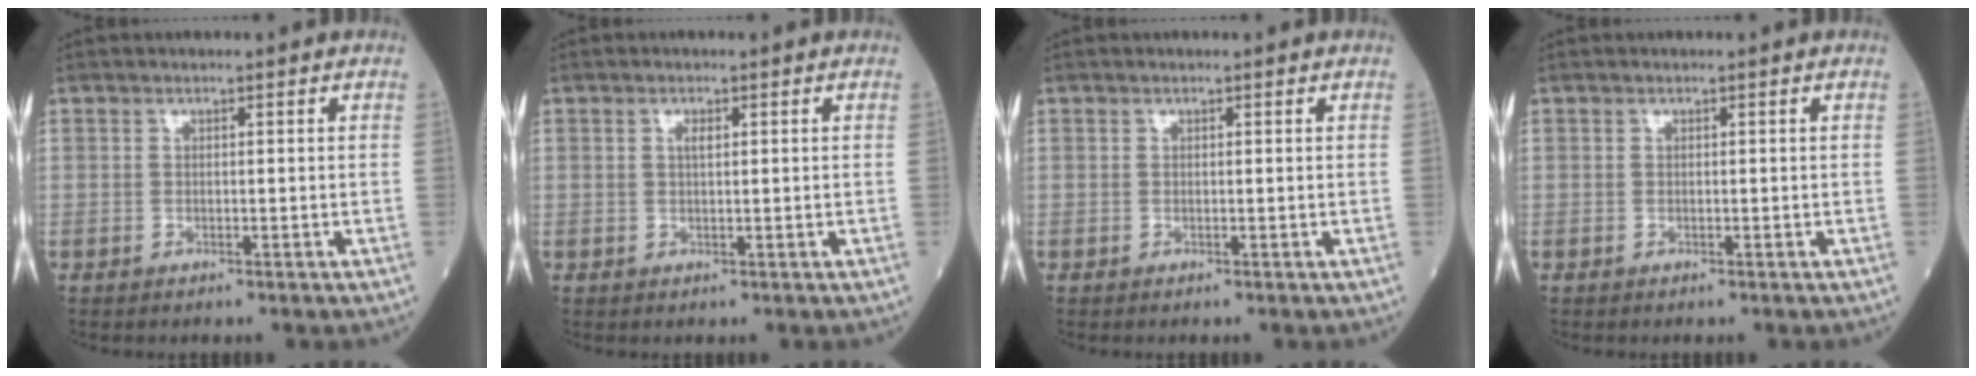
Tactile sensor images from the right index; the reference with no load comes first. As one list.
[{"total": 1.1, "force": [0.4, 0.3, 1.0], "torque": [-0.019, 0.001, 0.005]}, {"total": 0.0}, {"total": 0.0}]